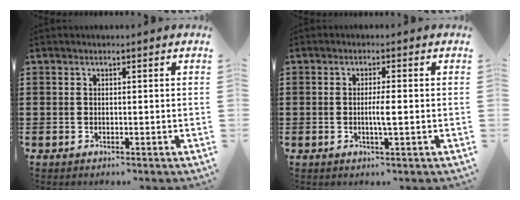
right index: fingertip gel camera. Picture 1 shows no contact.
{"total": 2.7, "force": [-0.4, 0.1, 2.7], "torque": [-0.048, -0.005, -0.009]}